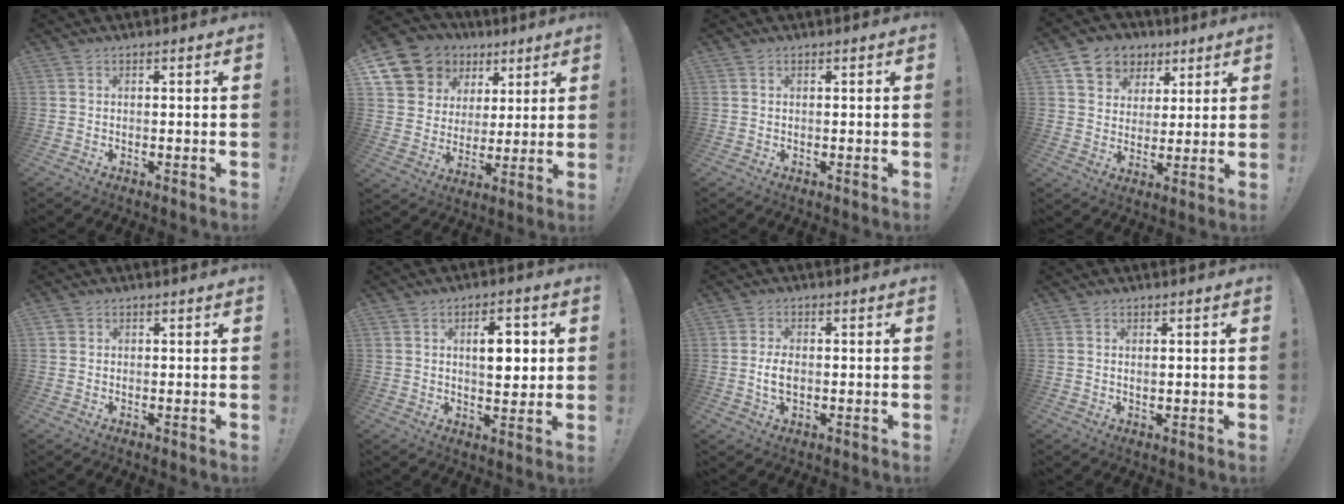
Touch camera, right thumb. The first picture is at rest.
{"total": 12.4, "force": [6.9, 9.8, 3.1], "torque": [-0.047, -0.048, 0.145]}
{"total": 0.0}
{"total": 10.1, "force": [5.1, 8.2, 2.9], "torque": [-0.037, -0.029, 0.102]}
{"total": 1.1, "force": [0.6, 0.9, 0.3], "torque": [-0.008, 0.002, 0.012]}
{"total": 8.0, "force": [1.7, 4.1, 6.7], "torque": [-0.086, -0.004, 0.020]}
{"total": 4.4, "force": [-0.4, 2.4, 3.6], "torque": [-0.062, -0.002, -0.013]}
{"total": 1.4, "force": [0.5, 0.5, 1.2], "torque": [-0.020, 0.000, 0.007]}